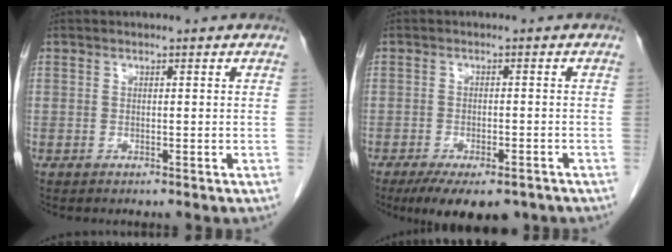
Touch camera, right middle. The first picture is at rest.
{"total": 10.0, "force": [-7.4, 3.5, 5.7], "torque": [-0.083, -0.012, -0.105]}